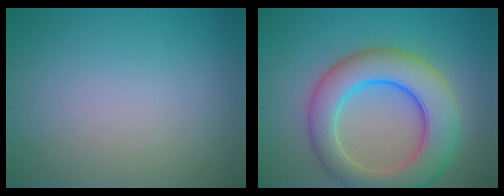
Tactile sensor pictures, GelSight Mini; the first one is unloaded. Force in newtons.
{"total": 9.0, "press": 9.0, "slide": 0.2}